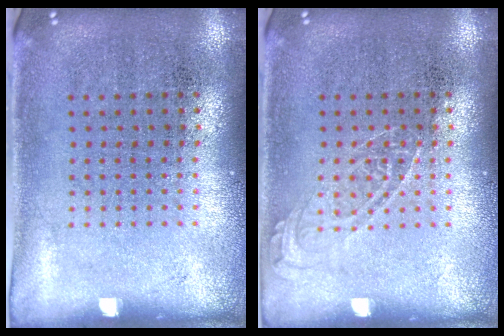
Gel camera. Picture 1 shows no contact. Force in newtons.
{"total": 1.5, "press": 1.4, "slide": 0.2}